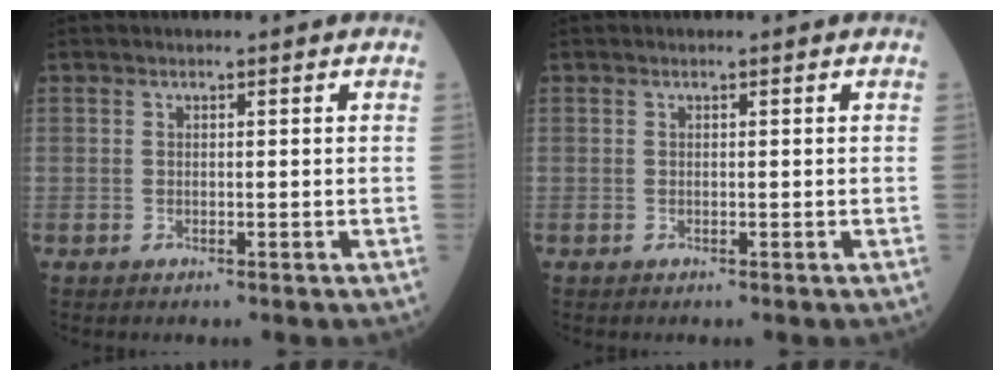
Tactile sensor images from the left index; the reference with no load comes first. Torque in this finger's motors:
{"motor_torque": [-0.23, -0.10, 0.02, 0.01]}